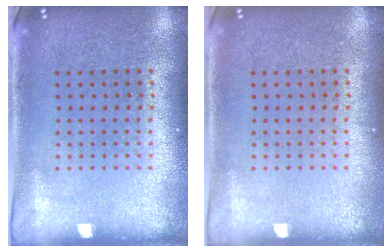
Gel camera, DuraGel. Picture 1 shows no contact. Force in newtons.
{"total": 0.0}